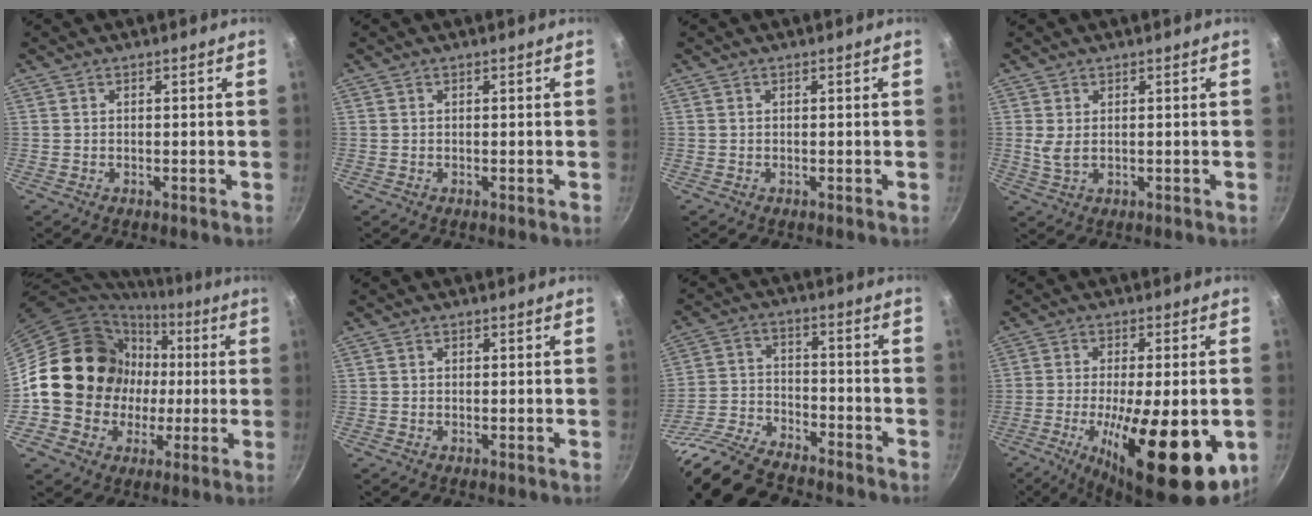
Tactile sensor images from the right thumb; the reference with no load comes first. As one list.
[{"total": 0.0}, {"total": 0.0}, {"total": 2.8, "force": [0.4, 1.3, 2.4], "torque": [-0.046, -0.006, 0.013]}, {"total": 18.9, "force": [0.5, 17.1, 8.0], "torque": [-0.116, 0.022, 0.017]}, {"total": 0.6, "force": [0.0, 0.5, 0.2], "torque": [-0.002, 0.003, 0.000]}, {"total": 19.7, "force": [-16.4, 6.2, 8.9], "torque": [-0.168, 0.052, -0.298]}, {"total": 21.7, "force": [-6.1, 7.2, 19.6], "torque": [-0.289, -0.005, -0.086]}]